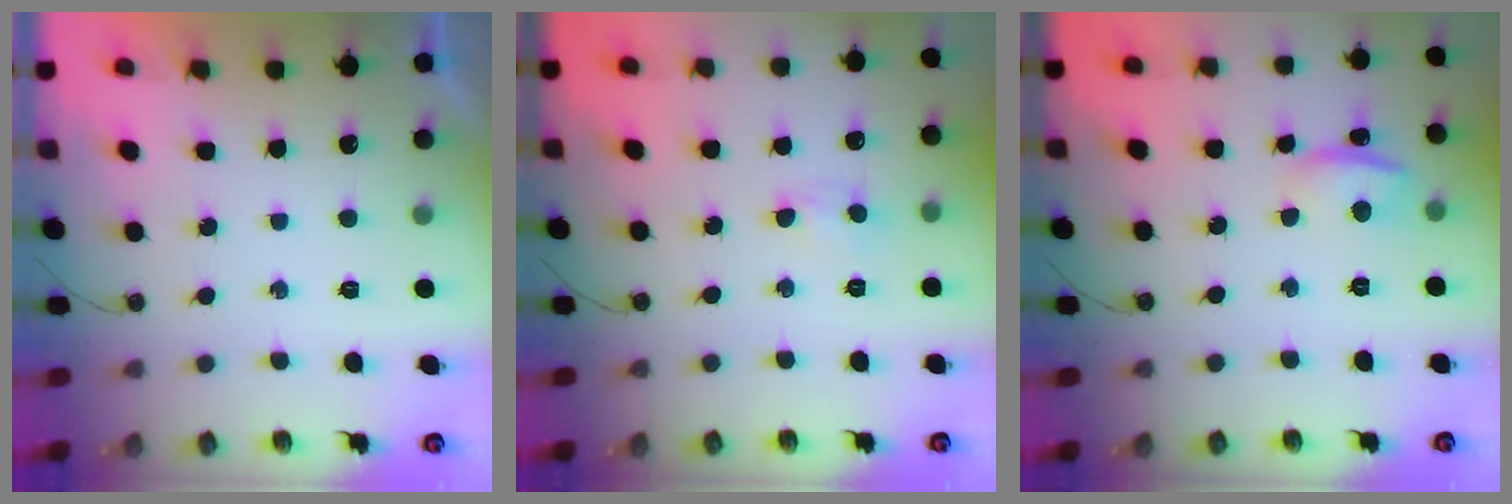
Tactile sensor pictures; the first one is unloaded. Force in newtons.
{"total": 4.6, "press": 4.6, "slide": 0.7}
{"total": 3.4, "press": 2.7, "slide": 2.1}